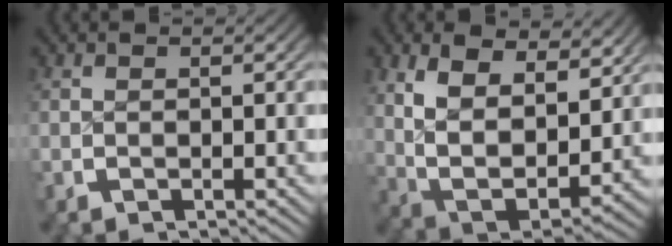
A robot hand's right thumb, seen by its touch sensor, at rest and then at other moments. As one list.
[{"total": 9.9, "force": [0.7, 6.8, 7.2], "torque": [-0.171, -0.056, 0.035]}]